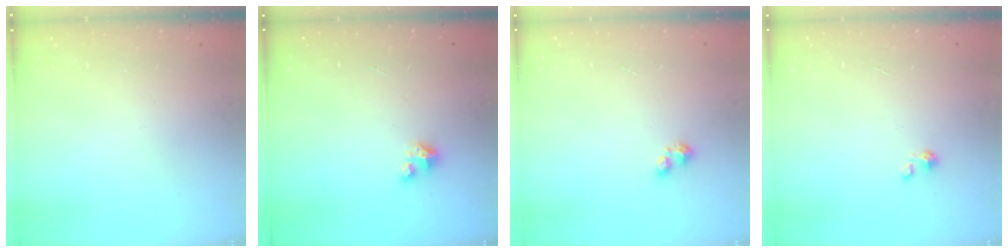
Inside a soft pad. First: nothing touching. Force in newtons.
{"total": 2.3, "press": 2.3, "slide": 0.2}
{"total": 1.9, "press": 1.9, "slide": 0.2}
{"total": 0.0}